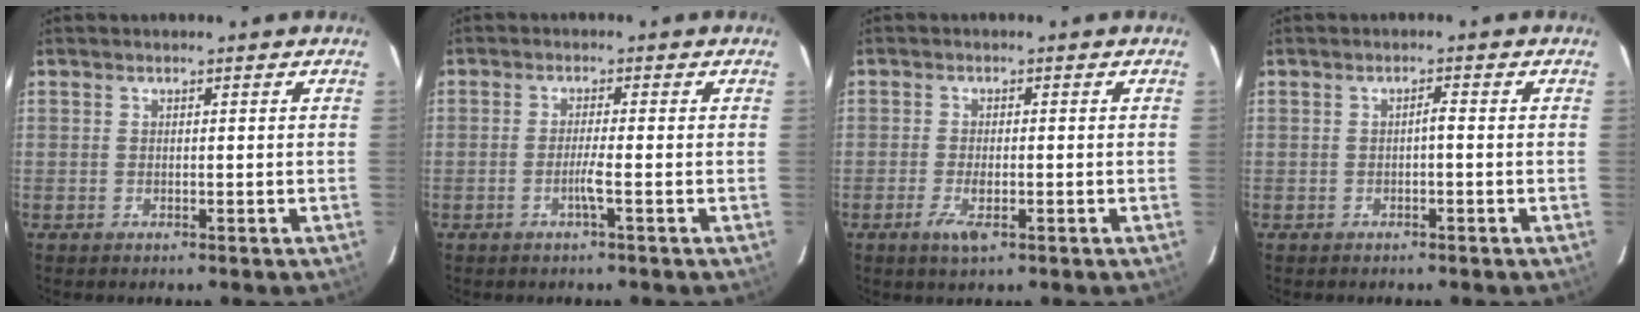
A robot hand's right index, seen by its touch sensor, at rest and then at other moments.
{"total": 2.3, "force": [-0.9, -0.5, 2.1], "torque": [-0.042, -0.002, -0.019]}
{"total": 3.1, "force": [-1.5, 0.8, 2.6], "torque": [-0.055, -0.004, -0.024]}
{"total": 1.1, "force": [-0.3, 0.1, 1.0], "torque": [-0.014, 0.003, -0.006]}